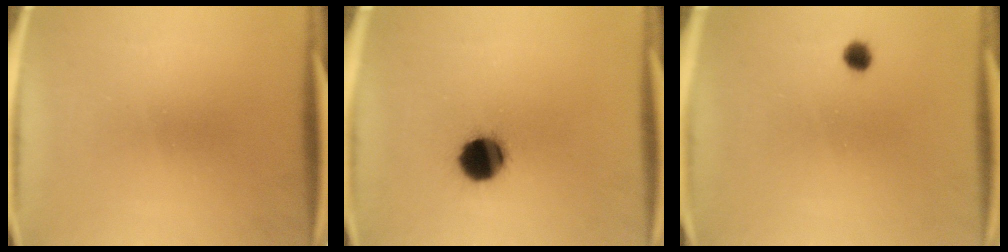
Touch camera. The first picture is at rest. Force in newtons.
{"total": 10.8}
{"total": 1.8}